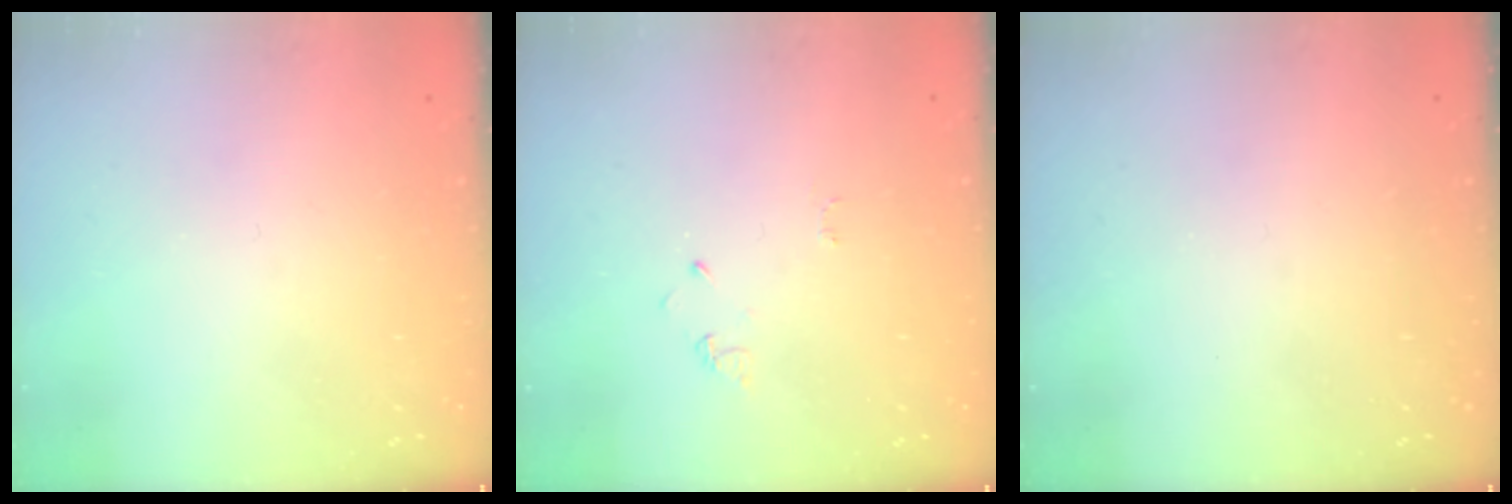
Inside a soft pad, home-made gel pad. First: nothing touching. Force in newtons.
{"total": 2.6, "press": 2.6, "slide": 0.4}
{"total": 0.0}